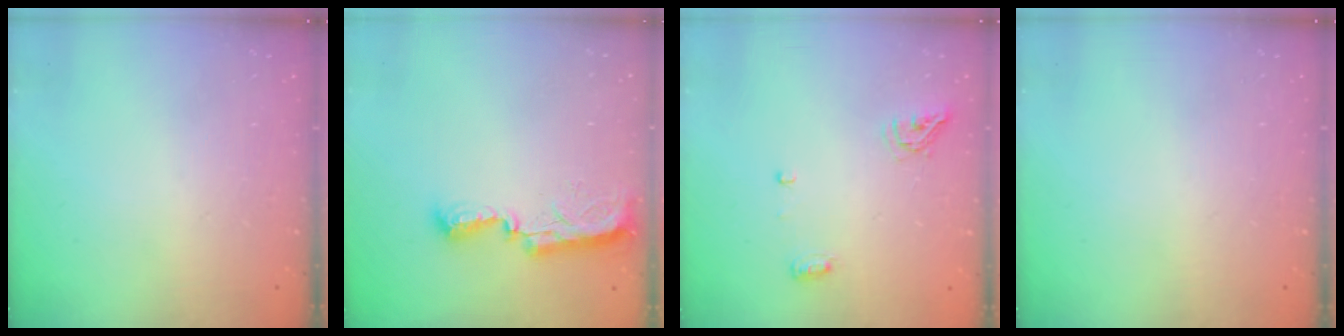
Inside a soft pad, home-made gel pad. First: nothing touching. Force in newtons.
{"total": 8.3, "press": 8.3, "slide": 0.9}
{"total": 5.8, "press": 5.7, "slide": 0.9}
{"total": 0.0}